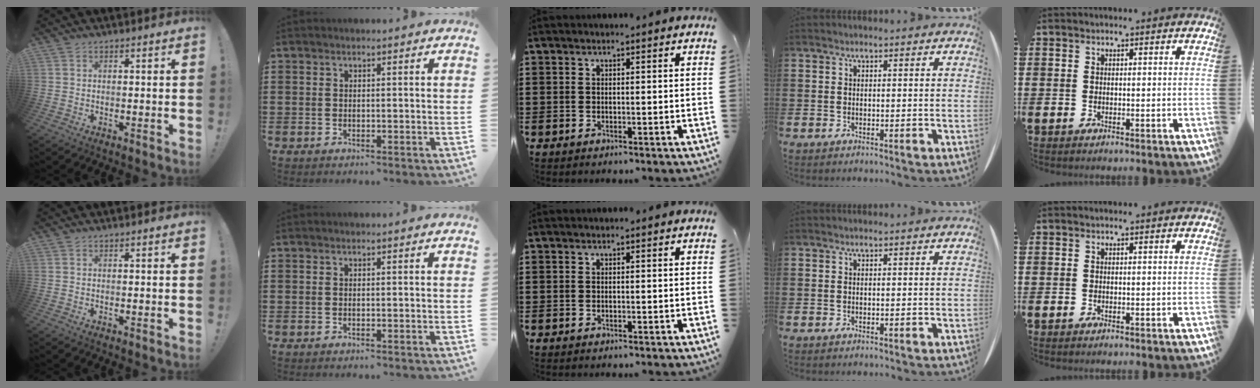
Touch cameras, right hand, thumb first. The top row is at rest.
{}